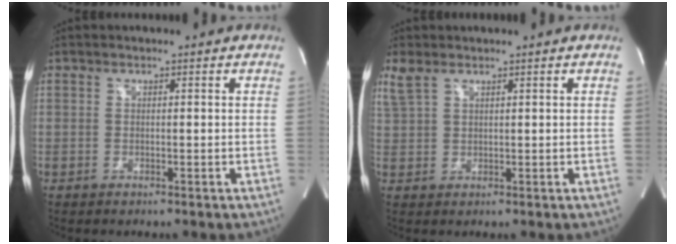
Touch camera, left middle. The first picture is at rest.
{"total": 3.4, "force": [2.4, 1.3, 2.0], "torque": [-0.063, 0.021, 0.063]}